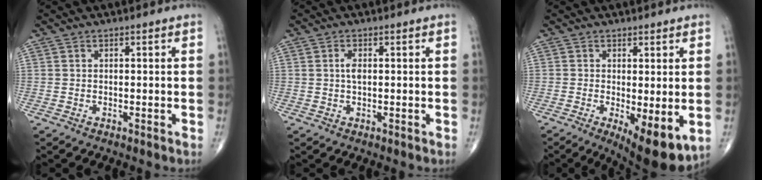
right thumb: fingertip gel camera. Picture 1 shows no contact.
{"total": 1.7, "force": [0.3, 0.7, 1.6], "torque": [-0.032, 0.000, 0.005]}
{"total": 9.2, "force": [-2.0, 3.0, 8.5], "torque": [-0.122, -0.026, -0.022]}